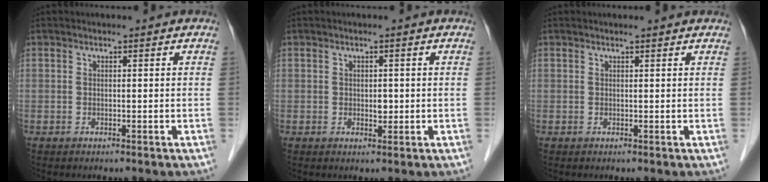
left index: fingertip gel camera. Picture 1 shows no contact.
{"total": 1.5, "force": [-0.1, 0.9, 1.1], "torque": [-0.017, 0.000, 0.001]}
{"total": 1.7, "force": [1.6, 0.1, 0.4], "torque": [-0.014, 0.007, 0.016]}